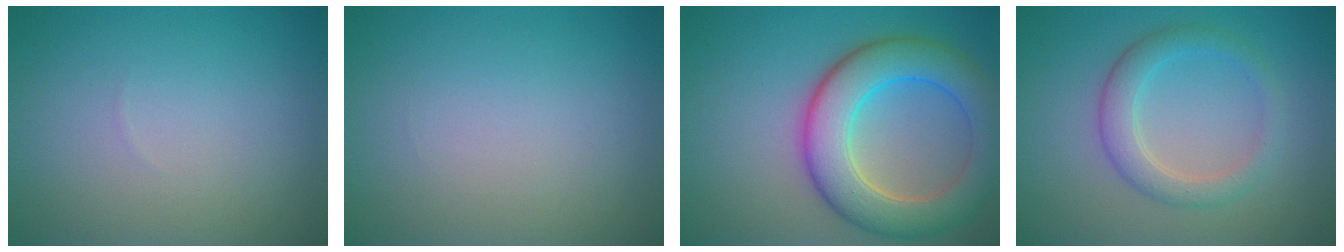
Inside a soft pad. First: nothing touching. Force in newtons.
{"total": 0.0}
{"total": 8.3, "press": 8.3, "slide": 0.5}
{"total": 3.3, "press": 3.2, "slide": 0.3}